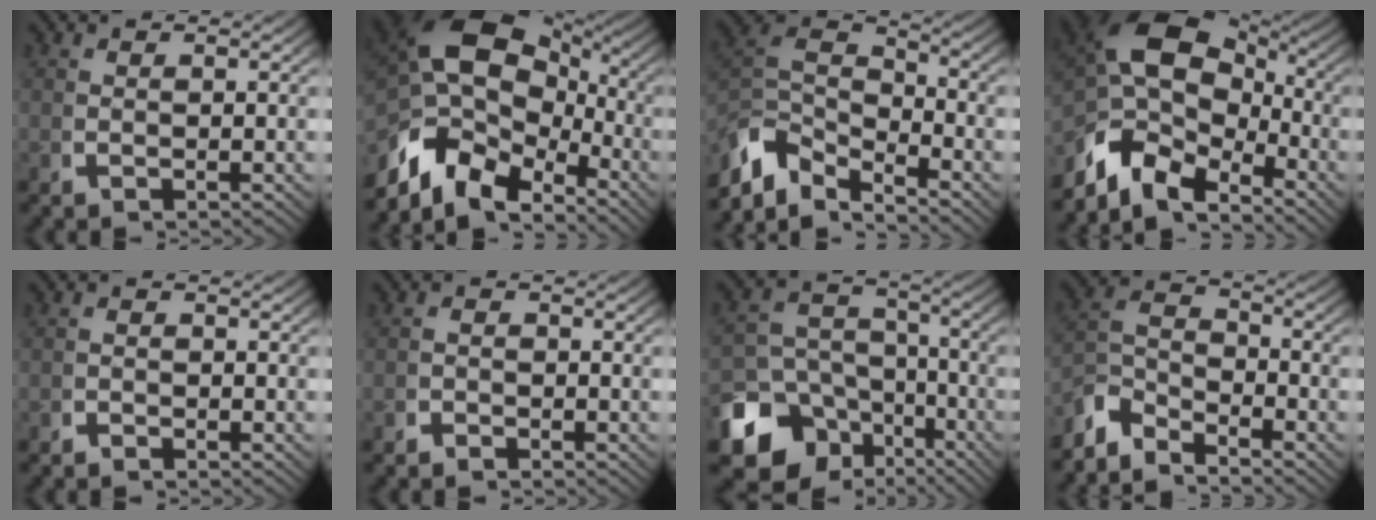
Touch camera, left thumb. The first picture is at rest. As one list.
[{"total": 16.1, "force": [-1.2, 11.2, 11.5], "torque": [-0.247, -0.046, -0.009]}, {"total": 9.5, "force": [-2.4, 7.1, 5.9], "torque": [-0.144, -0.030, -0.039]}, {"total": 14.4, "force": [-1.0, 9.9, 10.4], "torque": [-0.219, -0.038, -0.010]}, {"total": 0.9, "force": [-0.8, 0.3, 0.1], "torque": [0.001, -0.004, -0.019]}, {"total": 1.2, "force": [-1.0, 0.6, 0.2], "torque": [0.000, -0.004, -0.023]}, {"total": 13.1, "force": [-5.8, 9.9, 6.4], "torque": [-0.116, -0.047, -0.086]}, {"total": 5.2, "force": [-2.3, 3.5, 3.1], "torque": [-0.059, -0.010, -0.051]}]